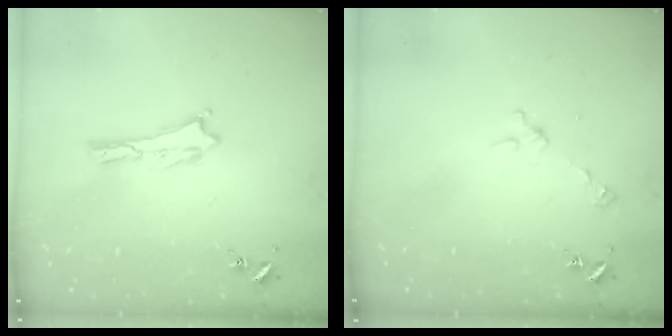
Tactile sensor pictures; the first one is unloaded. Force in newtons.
{"total": 2.9, "press": 2.9, "slide": 0.2}